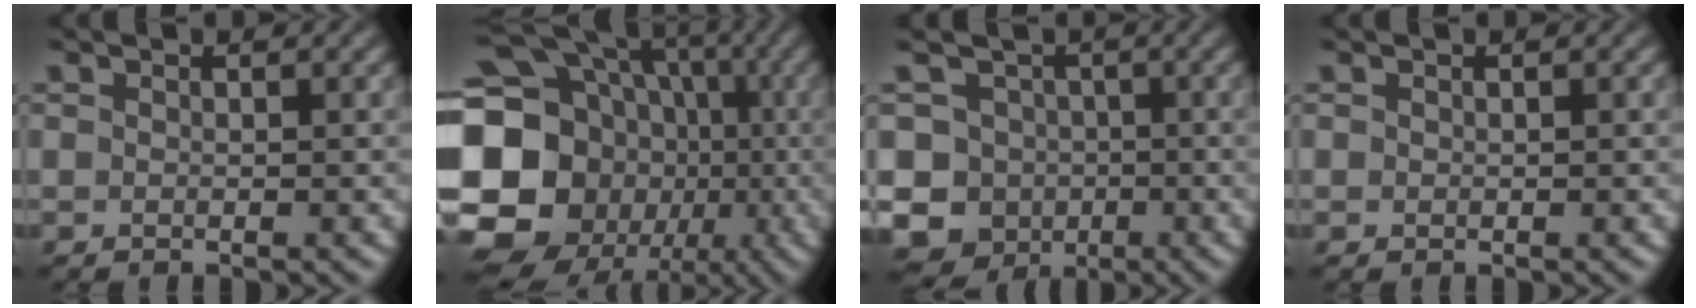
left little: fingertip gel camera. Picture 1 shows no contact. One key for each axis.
{"total": 23.7, "fx": -4.1, "fy": 20.9, "fz": 10.5, "tx": -0.210, "ty": 0.007, "tz": -0.112}
{"total": 10.4, "fx": -3.0, "fy": 9.4, "fz": 3.2, "tx": -0.054, "ty": 0.001, "tz": -0.074}
{"total": 0.0}